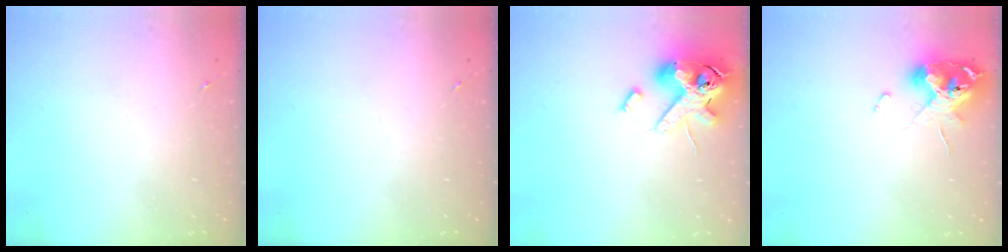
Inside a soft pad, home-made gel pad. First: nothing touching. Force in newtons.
{"total": 0.0}
{"total": 15.3, "press": 15.1, "slide": 2.6}
{"total": 11.2, "press": 11.2, "slide": 1.3}